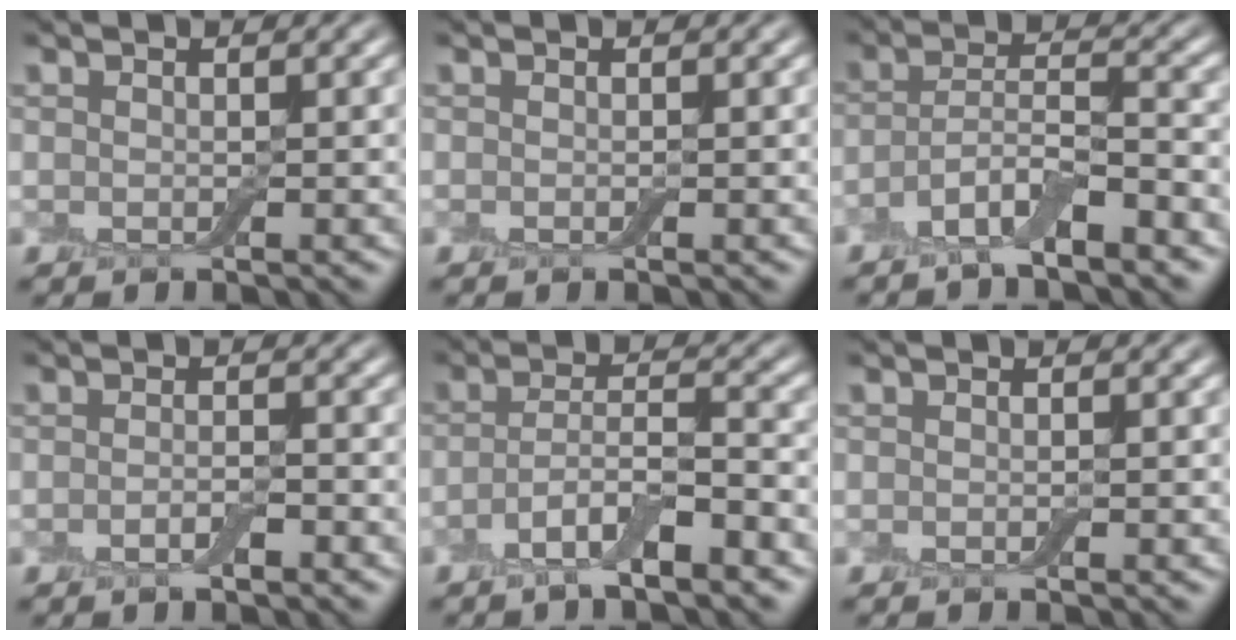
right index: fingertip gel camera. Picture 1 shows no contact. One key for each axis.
{"total": 0.0}
{"total": 4.5, "fx": -3.0, "fy": 1.1, "fz": 3.2, "tx": -0.058, "ty": -0.001, "tz": -0.061}
{"total": 1.3, "fx": -0.8, "fy": 0.4, "fz": 0.9, "tx": -0.018, "ty": -0.005, "tz": -0.016}
{"total": 4.3, "fx": -2.4, "fy": 1.1, "fz": 3.4, "tx": -0.062, "ty": 0.001, "tz": -0.049}
{"total": 0.0}